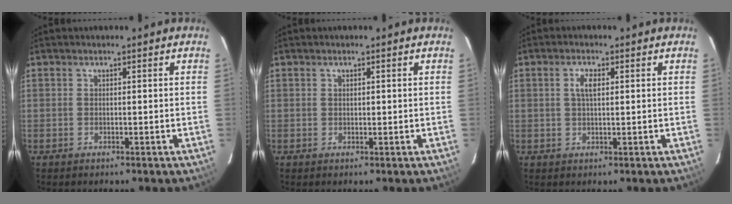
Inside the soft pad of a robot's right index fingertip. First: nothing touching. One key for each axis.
{"total": 0.7, "fx": 0.3, "fy": 0.5, "fz": 0.4, "tx": -0.006, "ty": 0.002, "tz": 0.006}
{"total": 2.7, "fx": 0.7, "fy": 1.1, "fz": 2.4, "tx": -0.047, "ty": 0.006, "tz": 0.014}